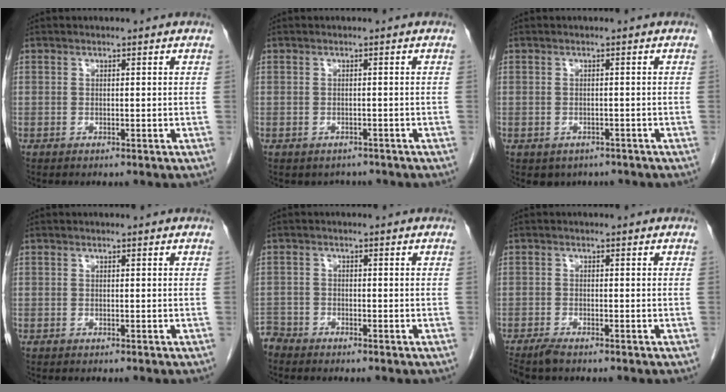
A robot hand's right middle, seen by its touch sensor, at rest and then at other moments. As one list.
[{"total": 2.3, "force": [-1.9, 1.3, 0.1], "torque": [-0.004, 0.003, -0.026]}, {"total": 3.2, "force": [-2.3, 2.0, 0.6], "torque": [-0.003, 0.004, -0.028]}, {"total": 0.0}, {"total": 2.5, "force": [-2.4, 0.4, -0.4], "torque": [0.012, -0.006, -0.047]}, {"total": 2.8, "force": [-2.4, 0.3, 1.4], "torque": [-0.028, -0.008, -0.042]}]